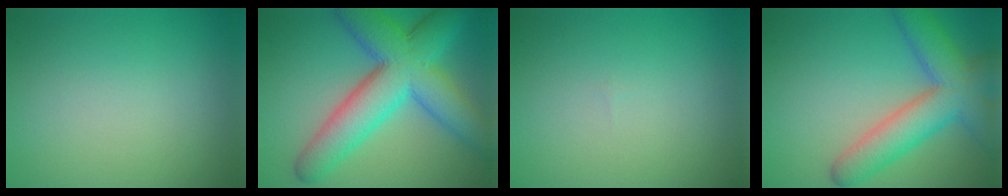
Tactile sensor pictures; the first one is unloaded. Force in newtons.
{"total": 10.0, "press": 10.0, "slide": 0.2}
{"total": 0.0}
{"total": 7.2, "press": 7.2, "slide": 0.4}